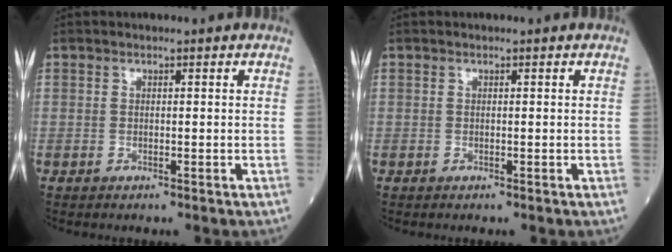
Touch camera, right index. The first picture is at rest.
{"total": 0.0}